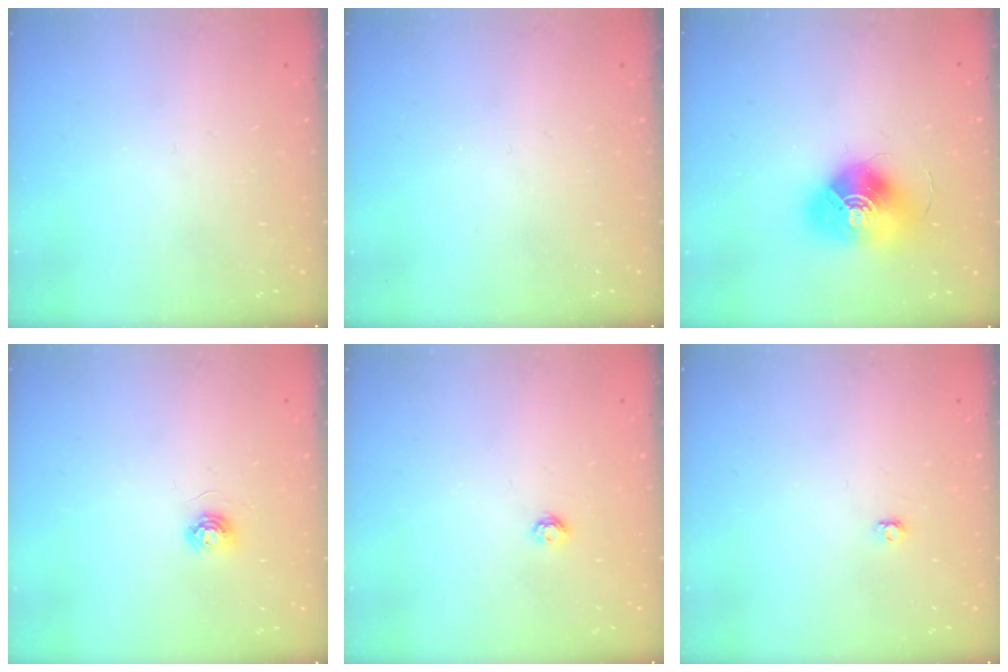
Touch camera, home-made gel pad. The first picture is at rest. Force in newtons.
{"total": 0.0}
{"total": 17.5, "press": 17.5, "slide": 0.4}
{"total": 4.0, "press": 4.0, "slide": 0.4}
{"total": 3.7, "press": 3.7, "slide": 0.5}
{"total": 2.9, "press": 2.9, "slide": 0.3}